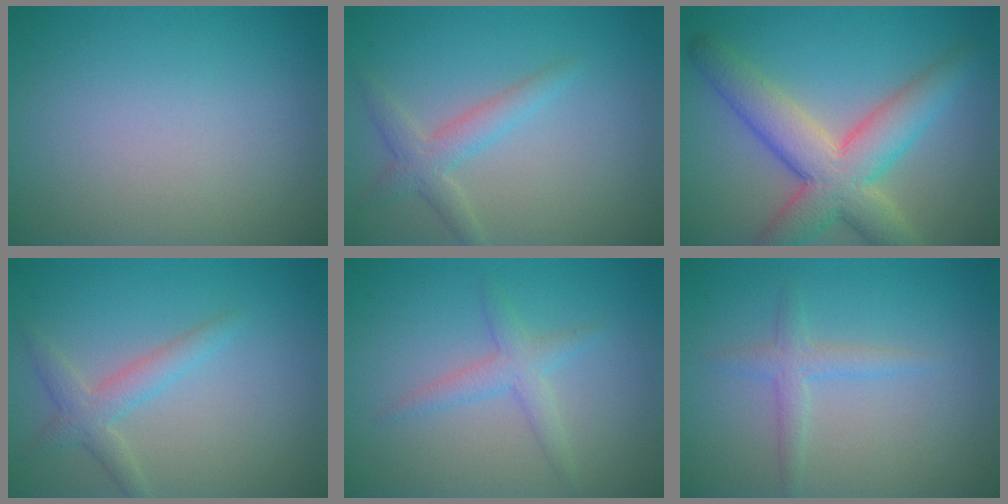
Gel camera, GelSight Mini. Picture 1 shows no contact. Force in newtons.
{"total": 2.6, "press": 2.6, "slide": 0.1}
{"total": 7.8, "press": 7.8, "slide": 0.5}
{"total": 2.6, "press": 2.6, "slide": 0.1}
{"total": 2.2, "press": 2.2, "slide": 0.1}
{"total": 1.8, "press": 1.8, "slide": 0.1}